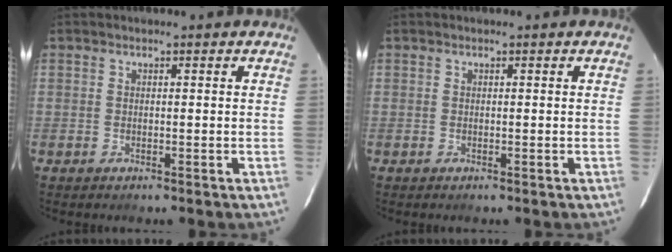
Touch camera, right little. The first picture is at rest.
{"total": 0.0}